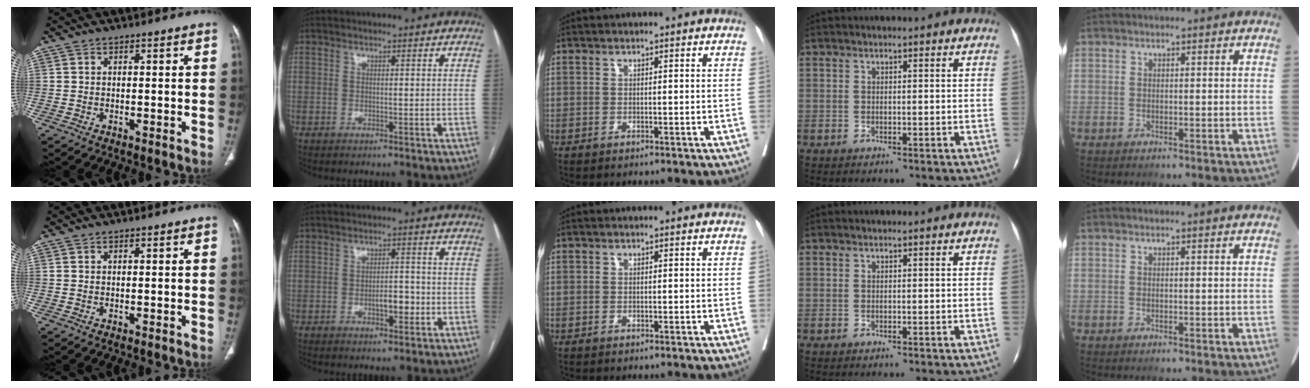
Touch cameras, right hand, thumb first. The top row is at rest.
{"index": {"total": 3.9, "force": [-1.3, 1.5, 3.3], "torque": [-0.049, 0.004, -0.017]}}